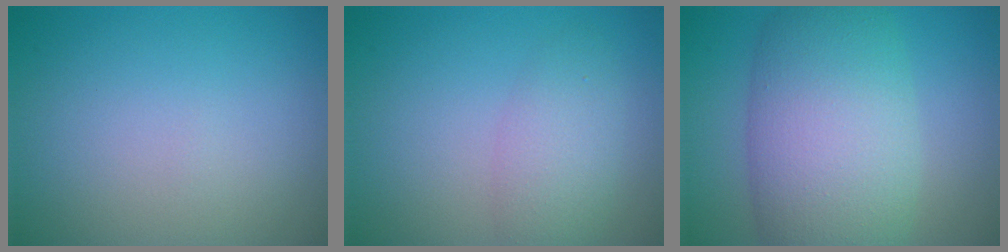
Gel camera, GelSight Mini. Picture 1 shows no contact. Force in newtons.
{"total": 2.9, "press": 2.9, "slide": 0.1}
{"total": 9.8, "press": 9.8, "slide": 0.6}